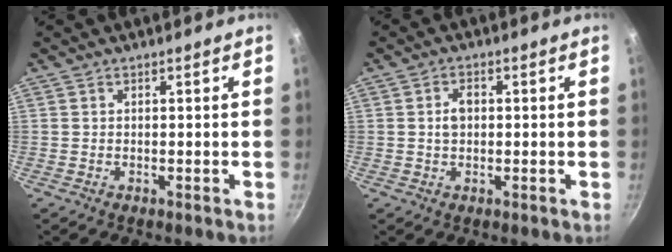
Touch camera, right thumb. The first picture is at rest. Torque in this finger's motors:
{"motor_torque": [-0.16, -0.01, 0.10, 0.12, 0.03]}